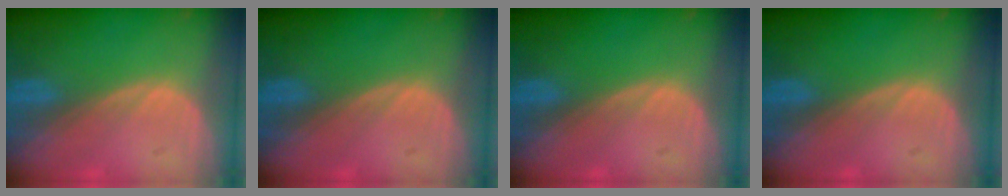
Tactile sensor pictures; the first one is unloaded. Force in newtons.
{"total": 0.0}
{"total": 0.0}
{"total": 0.0}